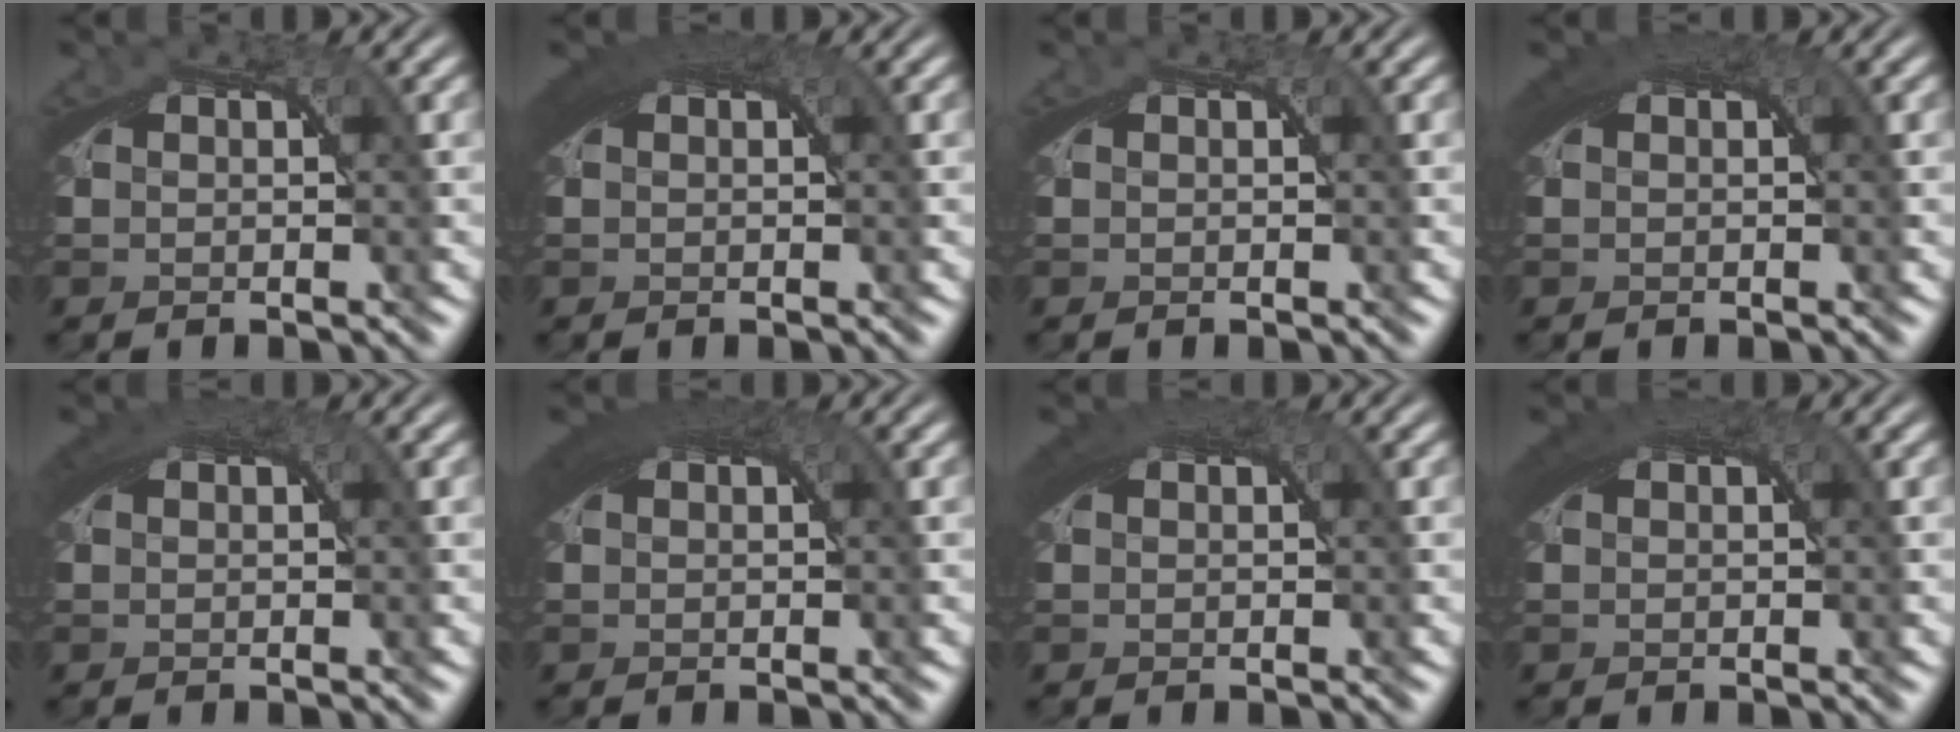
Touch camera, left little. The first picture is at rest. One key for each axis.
{"total": 3.9, "fx": 1.7, "fy": 1.4, "fz": 3.2, "tx": -0.045, "ty": 0.014, "tz": 0.022}
{"total": 0.0}
{"total": 3.2, "fx": 1.5, "fy": 1.1, "fz": 2.6, "tx": -0.037, "ty": 0.012, "tz": 0.020}
{"total": 2.8, "fx": 1.4, "fy": 0.9, "fz": 2.2, "tx": -0.034, "ty": 0.012, "tz": 0.019}
{"total": 4.1, "fx": 1.8, "fy": 1.4, "fz": 3.4, "tx": -0.045, "ty": 0.015, "tz": 0.023}
{"total": 3.1, "fx": 1.5, "fy": 1.0, "fz": 2.5, "tx": -0.038, "ty": 0.012, "tz": 0.020}
{"total": 3.3, "fx": 1.6, "fy": 1.1, "fz": 2.7, "tx": -0.040, "ty": 0.013, "tz": 0.020}